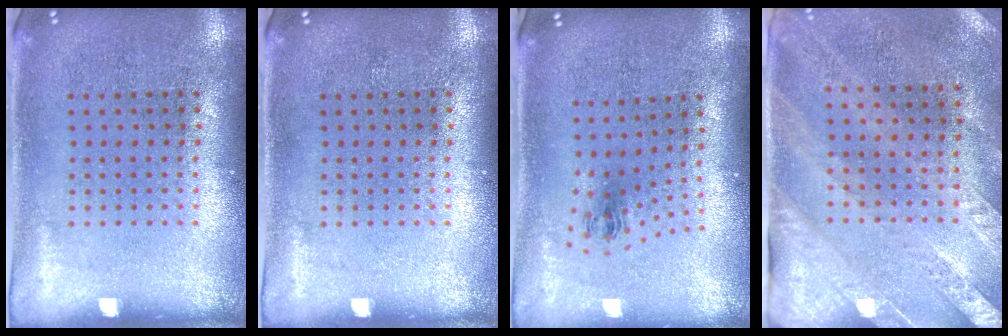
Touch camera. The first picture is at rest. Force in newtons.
{"total": 0.0}
{"total": 1.1, "press": 0.5, "slide": 1.0}
{"total": 2.5, "press": 2.1, "slide": 1.3}